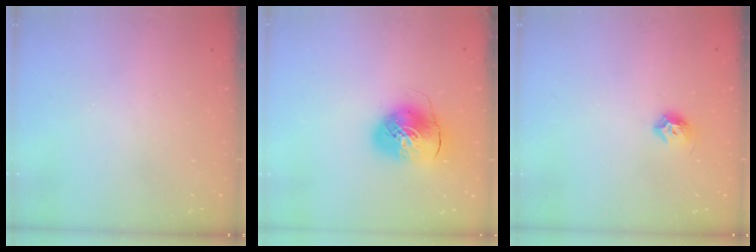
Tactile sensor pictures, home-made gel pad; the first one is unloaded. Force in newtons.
{"total": 10.4, "press": 10.2, "slide": 1.8}
{"total": 6.8, "press": 6.7, "slide": 0.8}